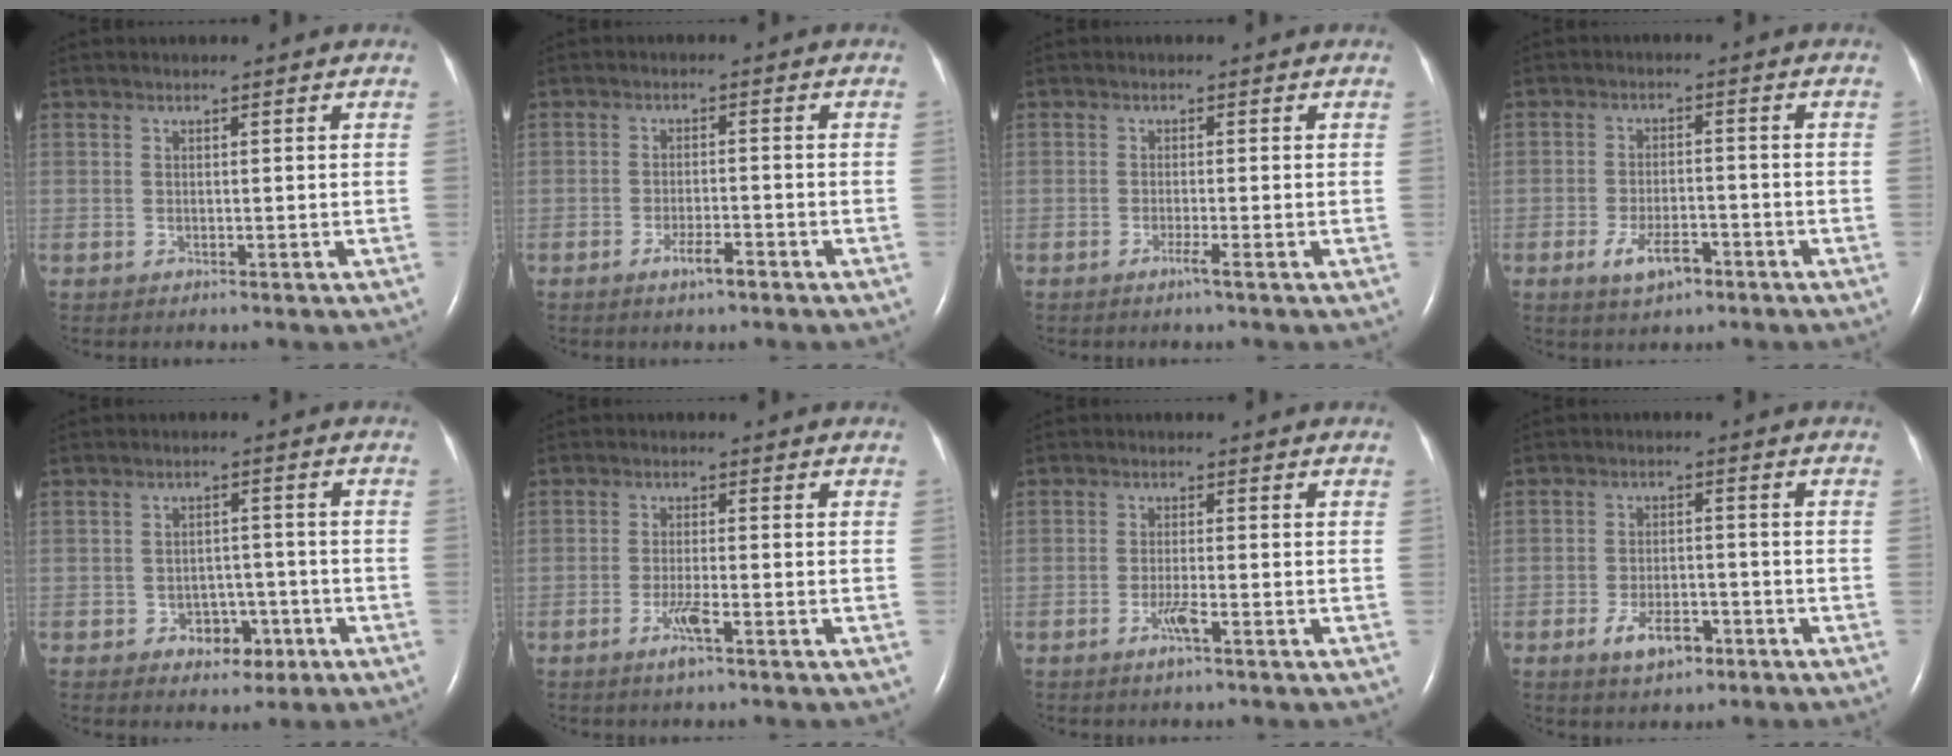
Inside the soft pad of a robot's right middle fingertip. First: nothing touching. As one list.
[{"total": 3.0, "force": [-2.0, 0.5, 2.2], "torque": [-0.041, 0.000, -0.035]}, {"total": 1.4, "force": [-0.8, -0.3, 1.0], "torque": [-0.019, -0.001, -0.016]}, {"total": 5.2, "force": [-3.0, 2.1, 3.7], "torque": [-0.072, -0.002, -0.047]}, {"total": 4.7, "force": [-2.3, 3.2, 2.5], "torque": [-0.030, 0.013, -0.027]}, {"total": 3.1, "force": [-1.8, 0.1, 2.6], "torque": [-0.056, -0.005, -0.035]}, {"total": 2.6, "force": [-1.5, 0.0, 2.1], "torque": [-0.045, -0.004, -0.030]}, {"total": 5.5, "force": [-3.2, 2.6, 3.6], "torque": [-0.068, 0.000, -0.049]}]